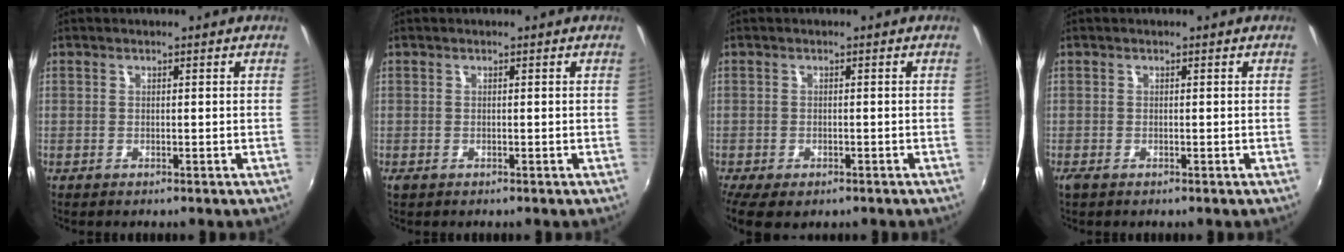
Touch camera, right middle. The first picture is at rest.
{"total": 0.0}
{"total": 7.1, "force": [-4.5, 3.3, 4.3], "torque": [-0.102, -0.032, -0.072]}
{"total": 0.7, "force": [-0.4, 0.3, 0.5], "torque": [-0.011, -0.003, -0.009]}